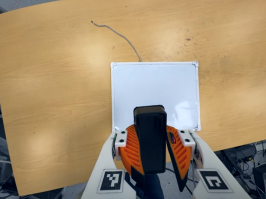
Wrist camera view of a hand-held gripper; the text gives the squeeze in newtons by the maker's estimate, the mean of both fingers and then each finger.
{"total": 11.5, "left": 11.0, "right": 12.0}